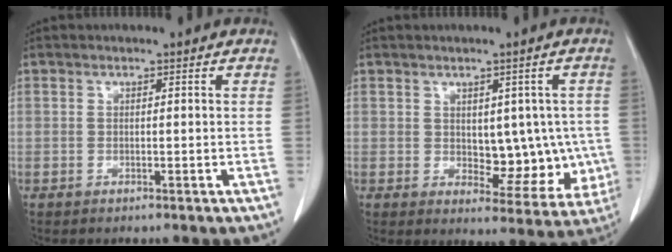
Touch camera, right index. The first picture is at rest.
{"total": 8.7, "force": [0.0, 4.9, 7.1], "torque": [-0.068, 0.006, 0.015]}